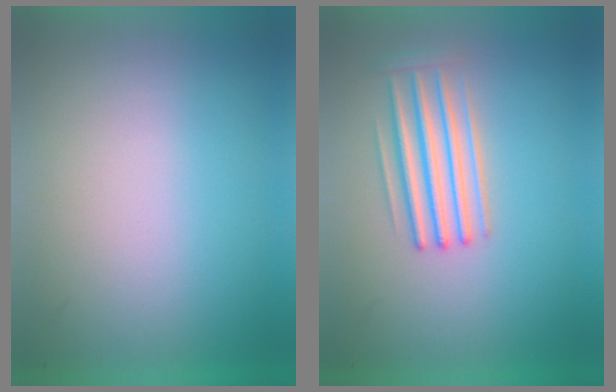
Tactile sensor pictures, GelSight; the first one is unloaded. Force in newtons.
{"total": 3.2}